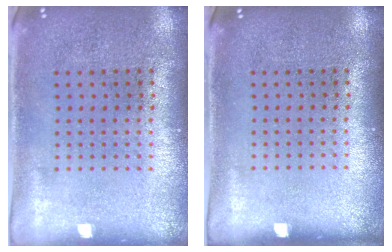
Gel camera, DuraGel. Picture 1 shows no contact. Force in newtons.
{"total": 0.0}